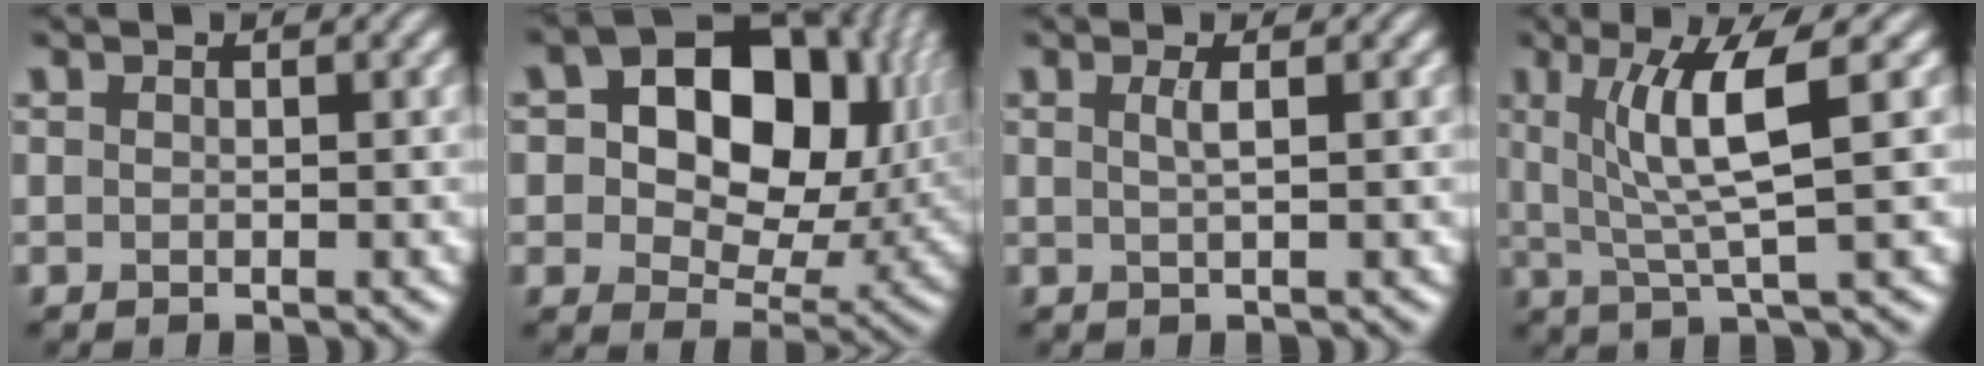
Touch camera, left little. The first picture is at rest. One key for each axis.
{"total": 14.4, "fx": 3.2, "fy": 9.7, "fz": 10.2, "tx": -0.138, "ty": 0.010, "tz": 0.056}
{"total": 1.5, "fx": 0.4, "fy": 0.4, "fz": 1.3, "tx": -0.022, "ty": 0.002, "tz": 0.003}
{"total": 6.3, "fx": 1.6, "fy": 1.0, "fz": 6.0, "tx": -0.108, "ty": 0.001, "tz": 0.030}